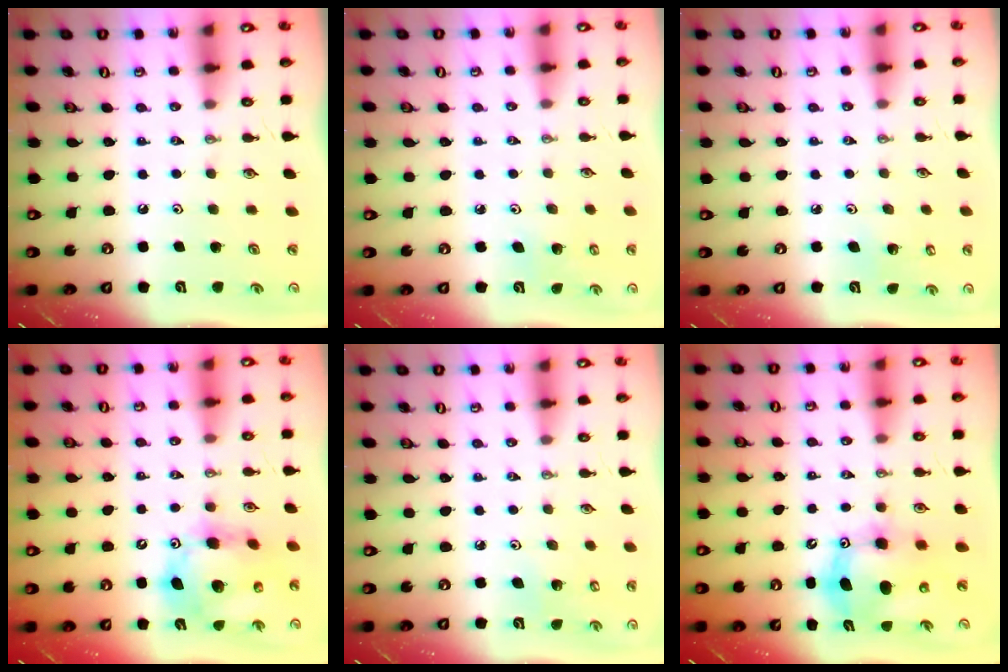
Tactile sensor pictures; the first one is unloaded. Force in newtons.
{"total": 4.5, "press": 4.5, "slide": 0.2}
{"total": 5.0, "press": 4.7, "slide": 1.6}
{"total": 15.7, "press": 15.6, "slide": 1.8}
{"total": 3.5, "press": 3.5, "slide": 0.3}
{"total": 11.1, "press": 10.8, "slide": 2.4}